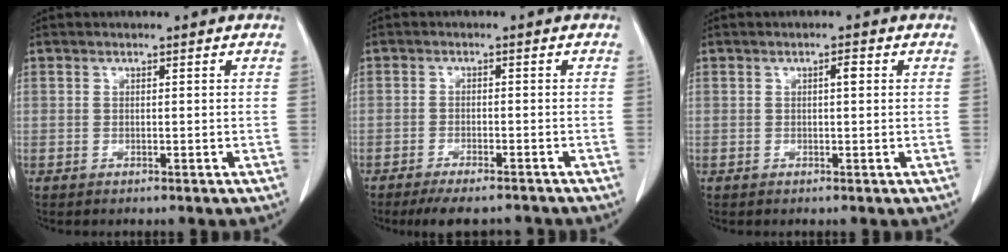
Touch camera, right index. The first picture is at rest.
{"total": 7.1, "force": [-6.3, 1.7, 2.8], "torque": [-0.034, -0.009, -0.094]}
{"total": 1.3, "force": [0.3, 0.3, 1.2], "torque": [-0.019, 0.004, 0.003]}